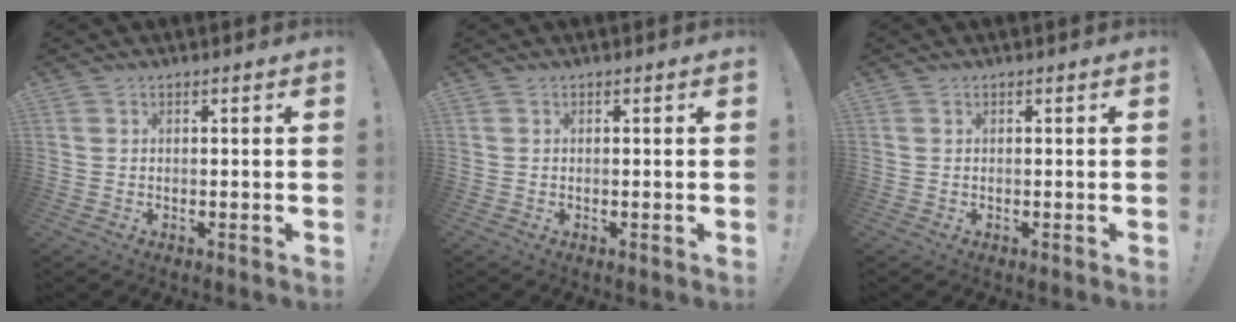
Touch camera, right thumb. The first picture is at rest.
{"total": 0.0}
{"total": 0.0}